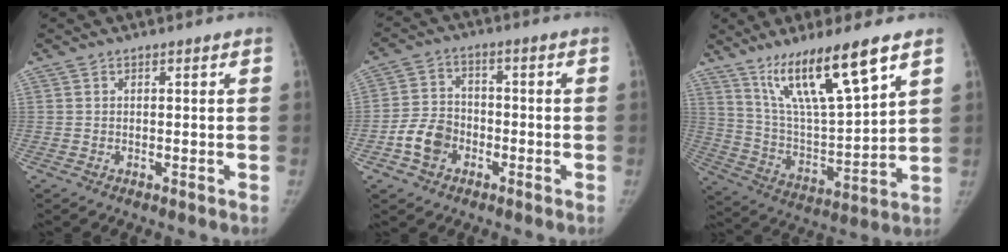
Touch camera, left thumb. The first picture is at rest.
{"total": 7.1, "force": [-3.0, 5.5, 3.4], "torque": [-0.050, 0.025, -0.057]}
{"total": 17.9, "force": [11.3, 3.2, 13.5], "torque": [-0.229, -0.055, 0.218]}